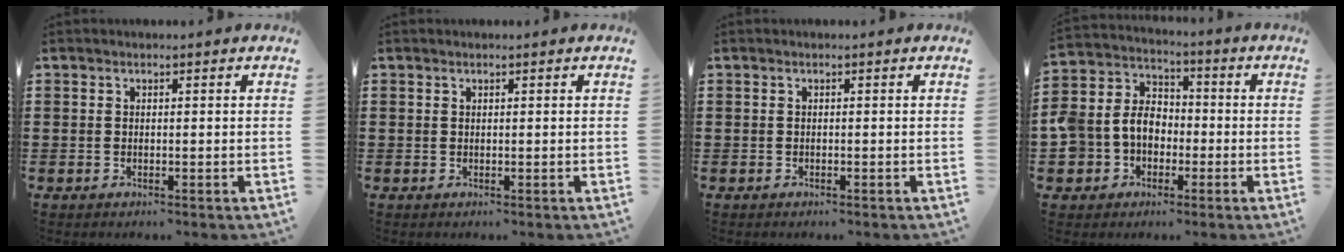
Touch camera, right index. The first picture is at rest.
{"total": 0.0}
{"total": 0.0}
{"total": 6.8, "force": [-1.4, 6.1, 2.6], "torque": [-0.094, 0.005, -0.035]}